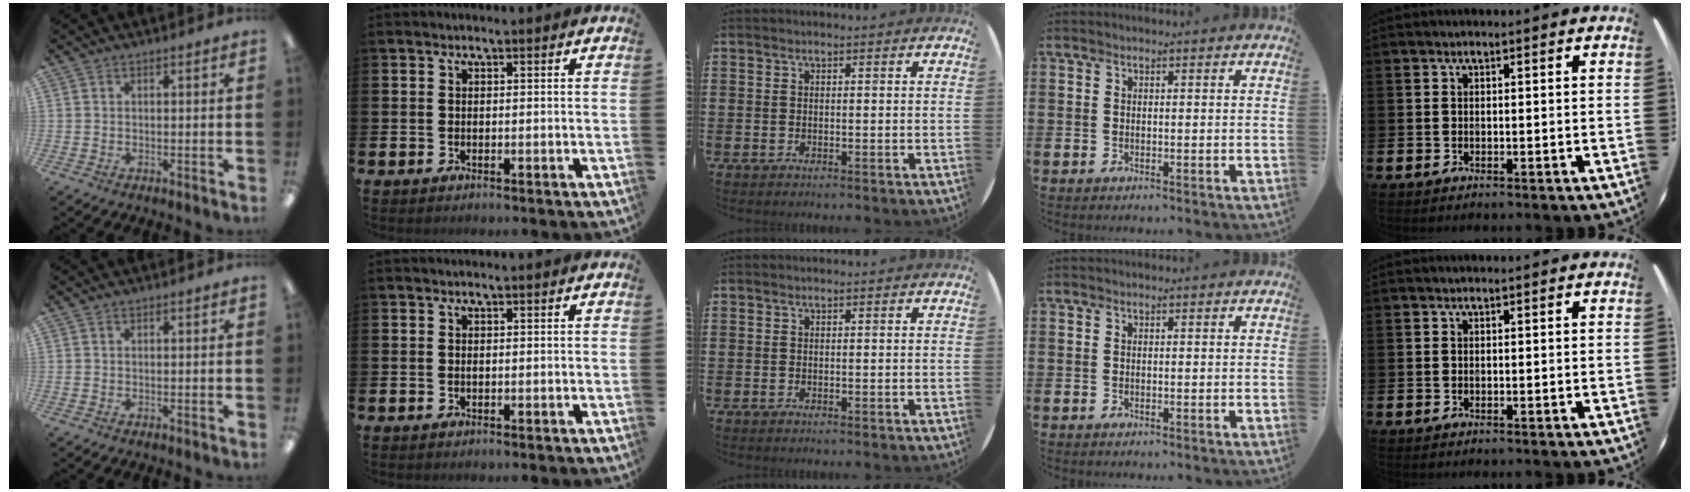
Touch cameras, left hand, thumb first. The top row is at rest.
{"thumb": {"total": 0.5, "force": [0.1, 0.4, 0.4], "torque": [-0.008, 0.003, 0.002]}}